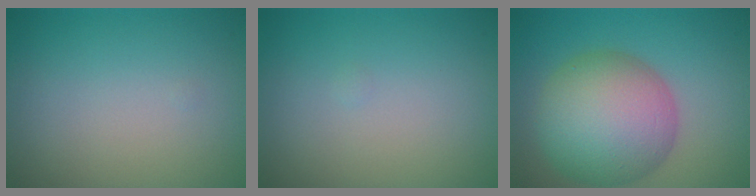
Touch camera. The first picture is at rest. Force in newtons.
{"total": 0.0}
{"total": 9.9, "press": 9.8, "slide": 0.5}